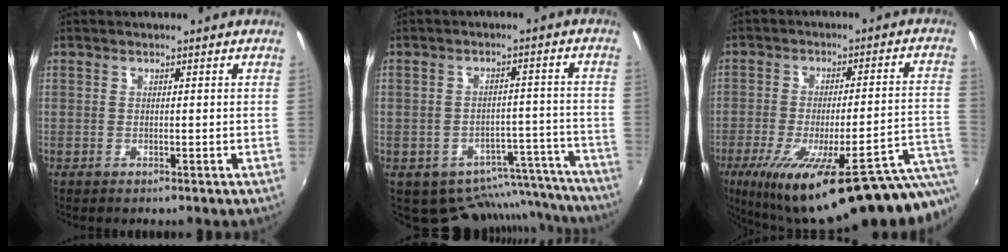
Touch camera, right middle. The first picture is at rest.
{"total": 13.6, "force": [-11.7, 6.4, 2.7], "torque": [-0.045, 0.037, -0.132]}
{"total": 27.9, "force": [-17.9, 3.9, 21.1], "torque": [-0.295, -0.064, -0.246]}